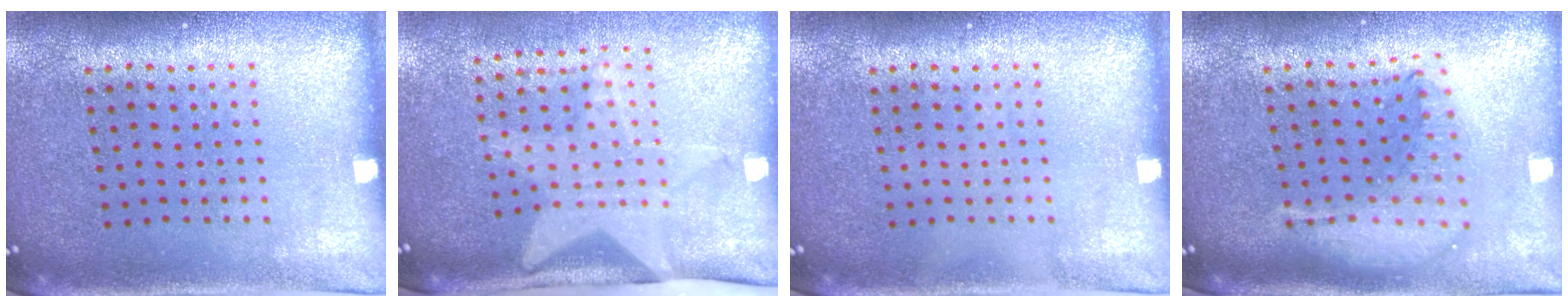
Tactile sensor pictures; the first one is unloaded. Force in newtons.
{"total": 2.1, "press": 1.6, "slide": 1.3}
{"total": 0.0}
{"total": 2.1, "press": 1.7, "slide": 1.3}